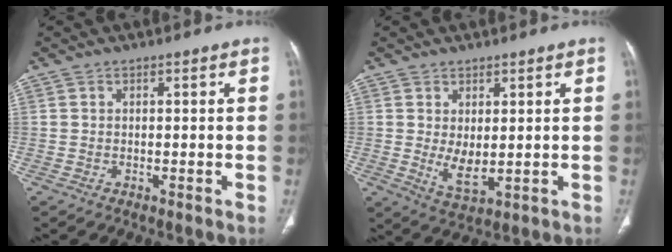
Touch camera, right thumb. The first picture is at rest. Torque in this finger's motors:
{"motor_torque": [0.04, -0.49, 0.05, -0.08, 0.03]}